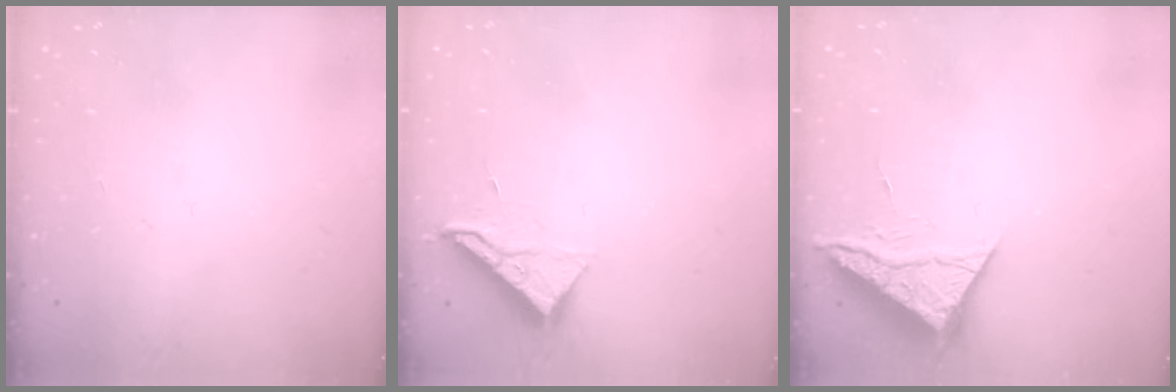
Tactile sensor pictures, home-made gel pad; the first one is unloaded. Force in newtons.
{"total": 7.3, "press": 7.2, "slide": 0.5}
{"total": 6.0, "press": 5.9, "slide": 0.4}